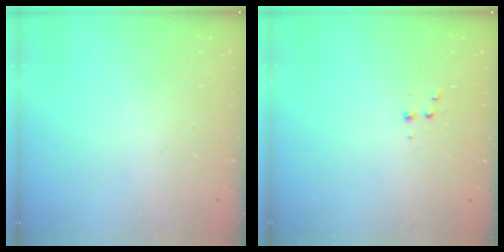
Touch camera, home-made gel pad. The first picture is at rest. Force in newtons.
{"total": 2.9, "press": 2.7, "slide": 1.1}